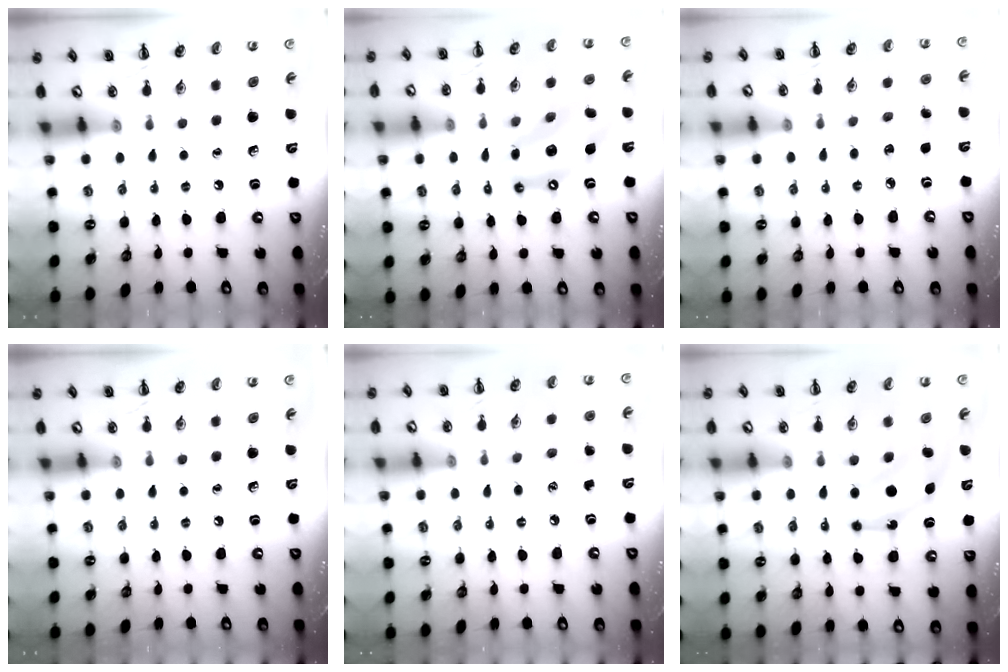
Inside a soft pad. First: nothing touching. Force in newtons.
{"total": 12.1, "press": 11.7, "slide": 3.3}
{"total": 3.9, "press": 3.9, "slide": 0.8}
{"total": 0.0}
{"total": 6.1, "press": 5.9, "slide": 1.5}
{"total": 7.0, "press": 7.0, "slide": 0.2}